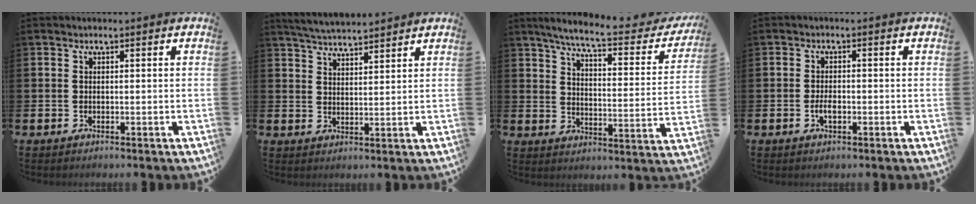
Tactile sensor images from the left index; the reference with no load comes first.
{"total": 4.4, "force": [4.3, 0.0, 0.4], "torque": [-0.017, -0.024, 0.077]}
{"total": 7.3, "force": [6.4, 0.6, 3.5], "torque": [-0.089, -0.042, 0.101]}
{"total": 2.0, "force": [-0.6, 1.0, 1.7], "torque": [-0.026, -0.001, -0.012]}